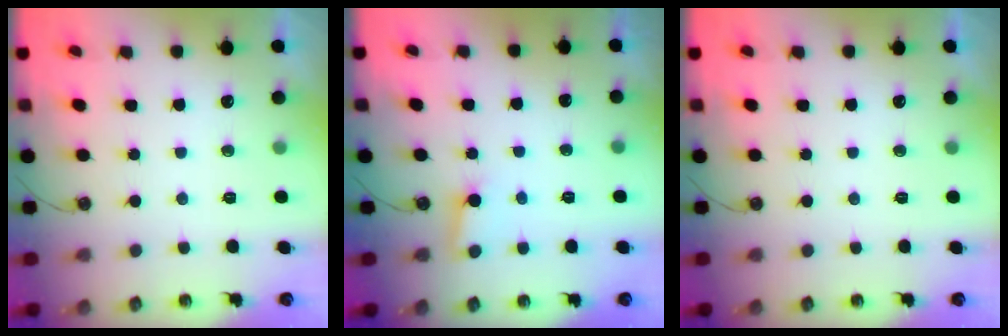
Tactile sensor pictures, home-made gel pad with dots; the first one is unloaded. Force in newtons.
{"total": 2.7, "press": 2.7, "slide": 0.4}
{"total": 0.0}